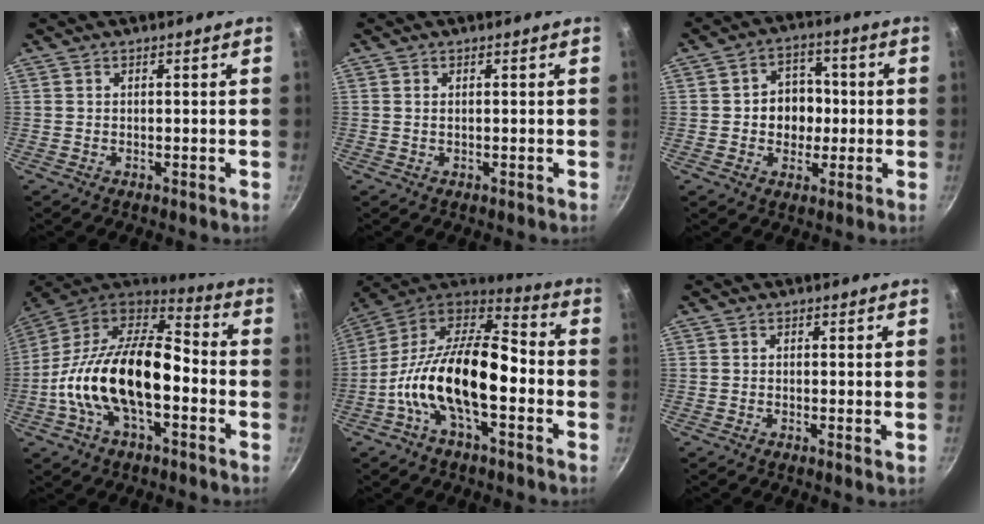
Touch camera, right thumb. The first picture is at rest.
{"total": 0.6, "force": [0.2, 0.3, 0.5], "torque": [-0.009, 0.000, 0.003]}
{"total": 8.7, "force": [-0.2, 7.2, 4.8], "torque": [-0.027, 0.011, -0.008]}
{"total": 23.3, "force": [-4.6, 12.3, 19.3], "torque": [-0.339, 0.050, -0.098]}
{"total": 20.6, "force": [-4.7, 9.7, 17.6], "torque": [-0.309, 0.047, -0.106]}
{"total": 0.7, "force": [-0.2, 0.0, 0.6], "torque": [-0.011, -0.002, -0.006]}